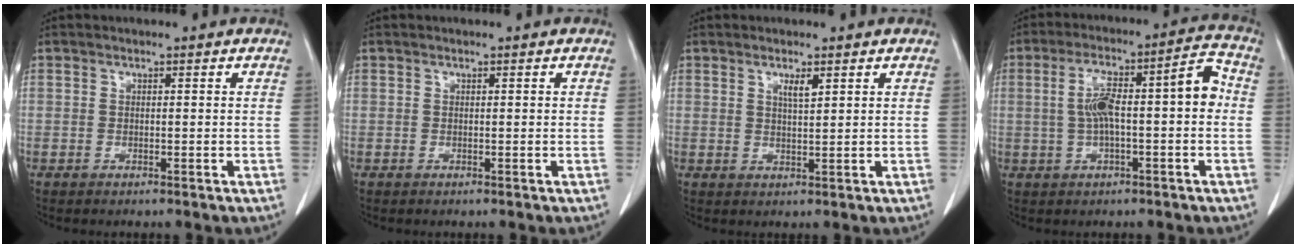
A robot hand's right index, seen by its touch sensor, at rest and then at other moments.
{"total": 0.0}
{"total": 2.0, "force": [1.2, 0.2, 1.6], "torque": [-0.033, -0.003, 0.023]}
{"total": 11.1, "force": [0.0, 2.3, 10.8], "torque": [-0.184, 0.044, 0.002]}